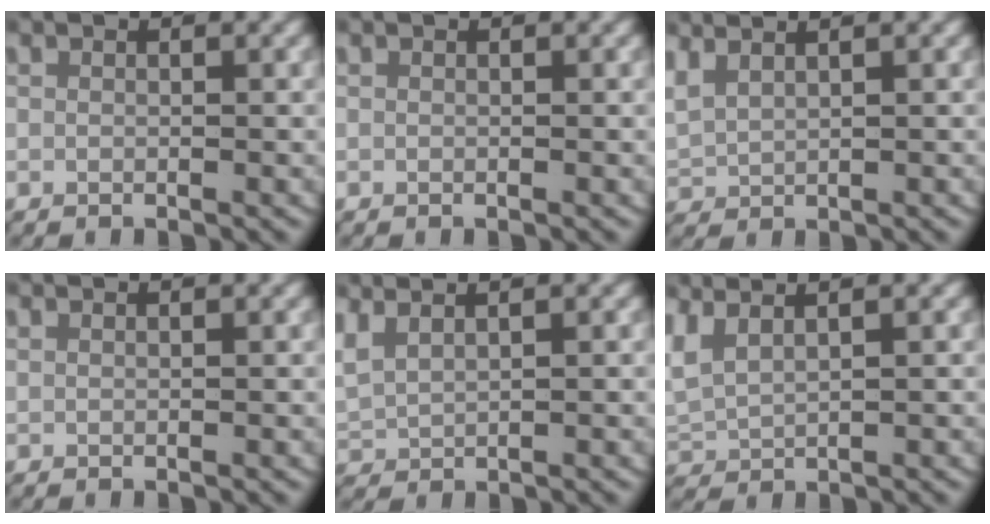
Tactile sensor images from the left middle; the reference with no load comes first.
{"total": 0.0}
{"total": 4.8, "force": [2.6, 3.2, 2.5], "torque": [-0.069, 0.008, 0.047]}
{"total": 0.9, "force": [0.9, 0.0, 0.2], "torque": [0.002, 0.002, 0.015]}
{"total": 5.4, "force": [2.6, 3.7, 3.0], "torque": [-0.081, 0.006, 0.046]}
{"total": 6.2, "force": [2.3, 4.5, 3.6], "torque": [-0.109, -0.002, 0.040]}